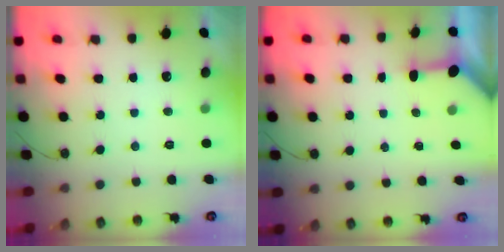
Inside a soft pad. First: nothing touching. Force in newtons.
{"total": 2.9, "press": 2.8, "slide": 0.3}